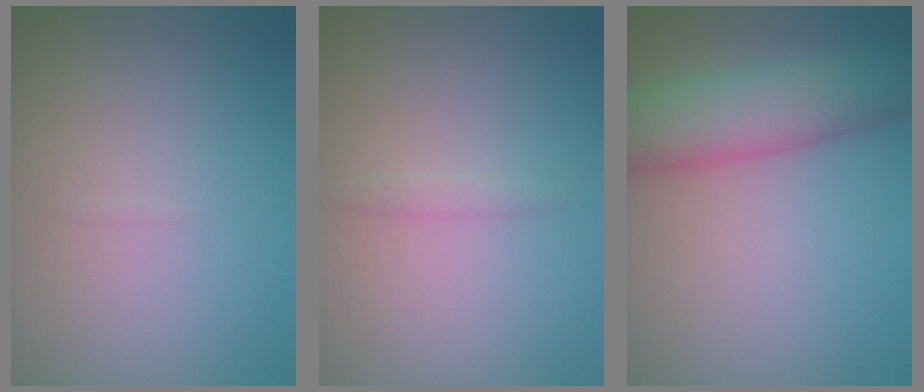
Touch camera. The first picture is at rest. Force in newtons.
{"total": 0.7, "press": 0.7, "slide": 0.1}
{"total": 7.5, "press": 7.5, "slide": 0.3}